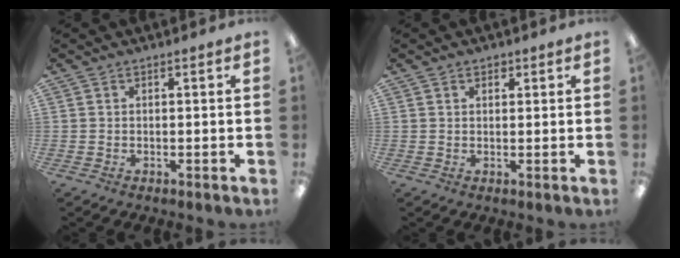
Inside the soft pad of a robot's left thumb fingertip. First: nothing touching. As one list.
[{"total": 1.5, "force": [1.0, 1.1, 0.4], "torque": [-0.001, 0.000, 0.016]}]